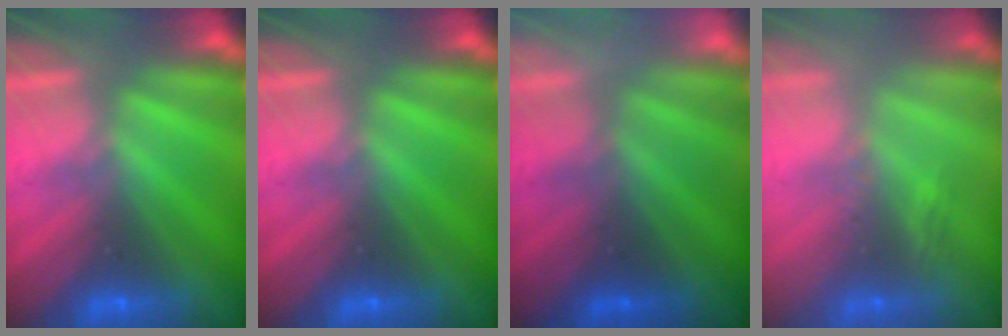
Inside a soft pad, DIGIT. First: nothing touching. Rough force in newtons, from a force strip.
{"total": 0.0}
{"total": 2.6}
{"total": 2.8}